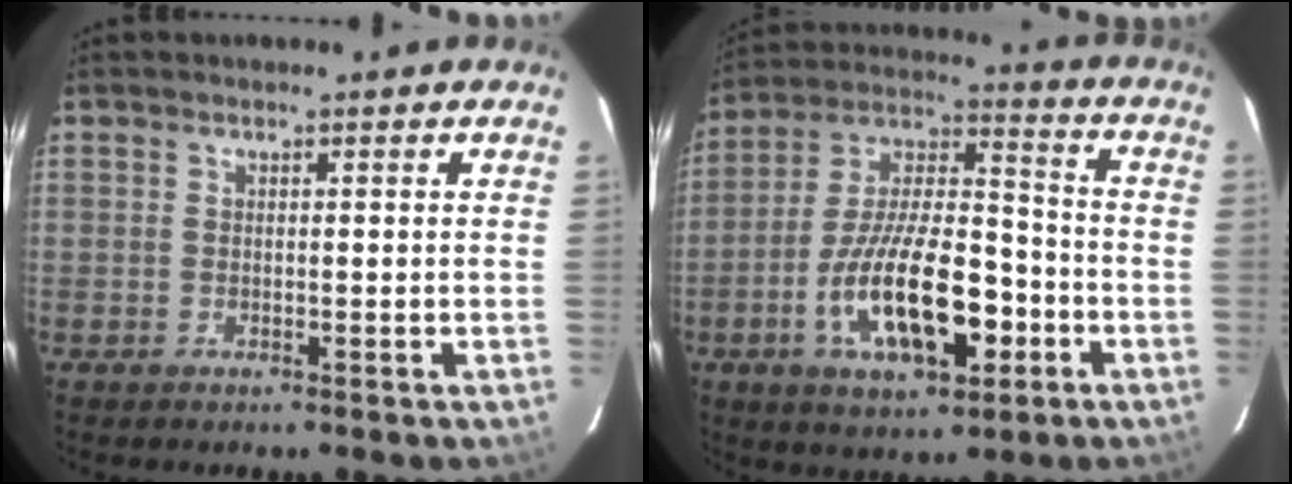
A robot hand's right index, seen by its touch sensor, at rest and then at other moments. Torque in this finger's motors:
{"motor_torque": [1.27, -0.87, 1.05, 0.21]}